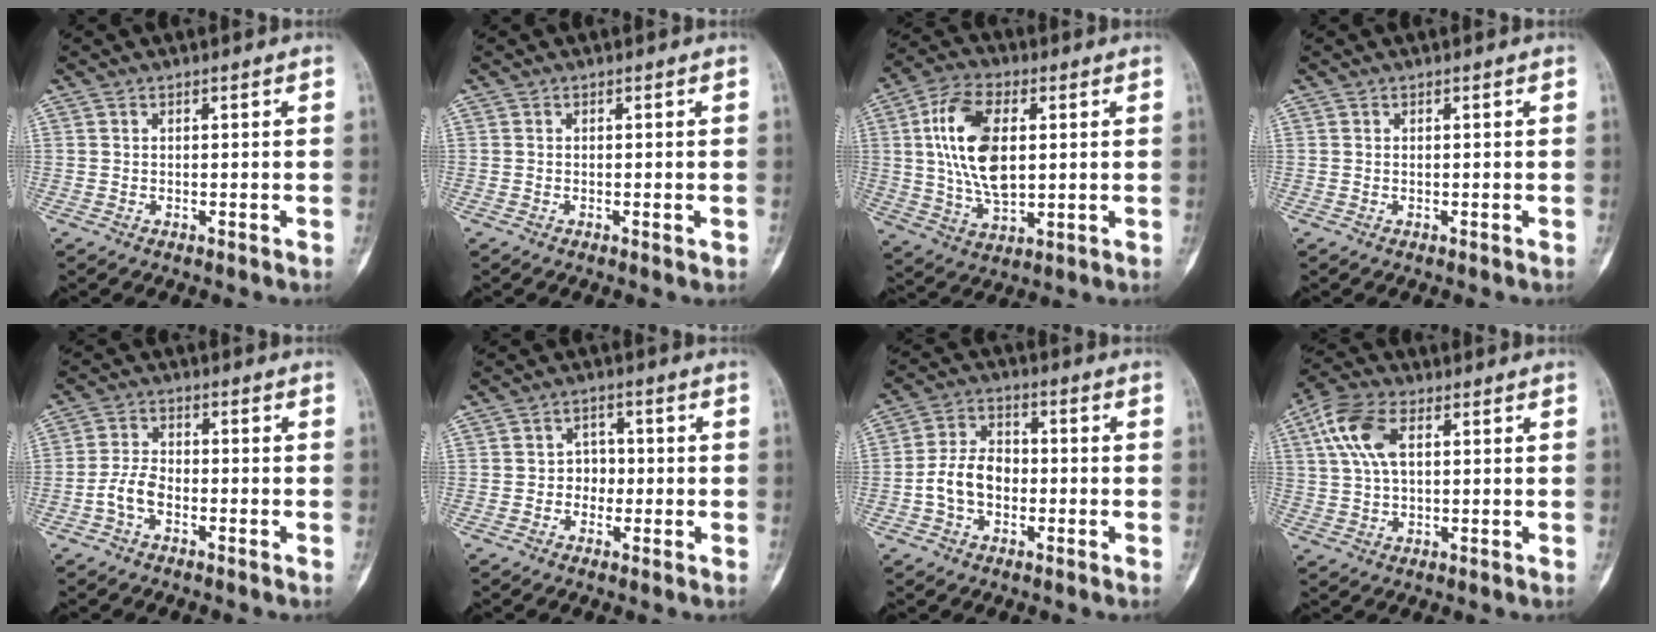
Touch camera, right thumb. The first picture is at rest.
{"total": 0.9, "force": [-0.3, 0.2, 0.8], "torque": [-0.010, -0.002, -0.003]}
{"total": 15.2, "force": [2.6, 8.1, 12.6], "torque": [-0.238, -0.001, 0.050]}
{"total": 0.0}
{"total": 4.6, "force": [-2.1, 2.6, 3.2], "torque": [-0.064, 0.020, -0.045]}
{"total": 3.7, "force": [-0.6, 3.2, 1.7], "torque": [0.005, 0.010, -0.018]}
{"total": 8.3, "force": [-1.7, 6.0, 5.5], "torque": [-0.091, 0.029, -0.041]}
{"total": 9.4, "force": [3.0, 4.9, 7.5], "torque": [-0.163, 0.014, 0.056]}